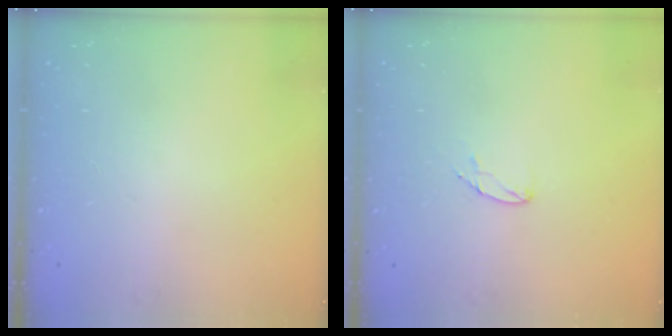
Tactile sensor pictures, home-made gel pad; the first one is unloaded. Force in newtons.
{"total": 5.3, "press": 5.3, "slide": 0.4}